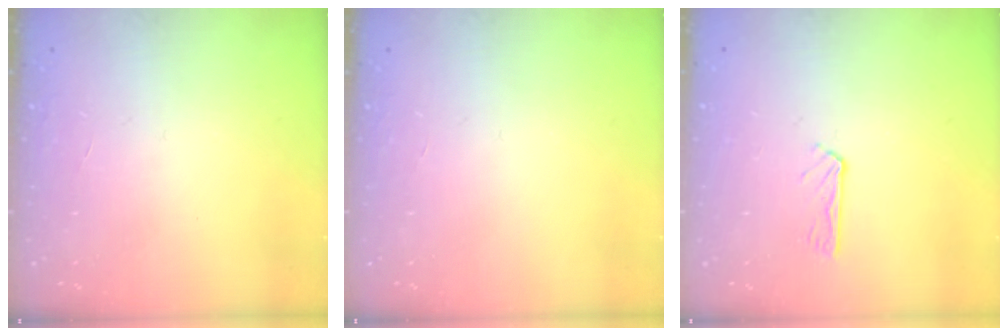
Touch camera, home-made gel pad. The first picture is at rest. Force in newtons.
{"total": 0.0}
{"total": 2.9, "press": 2.9, "slide": 0.3}